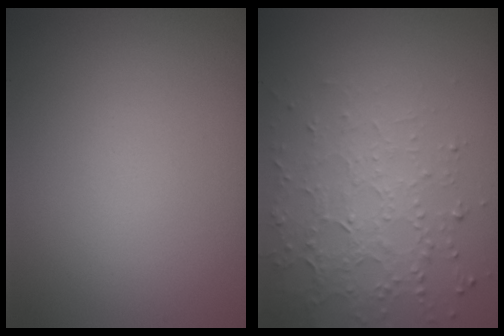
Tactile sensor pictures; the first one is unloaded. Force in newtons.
{"total": 4.5, "press": 3.2, "slide": 3.2}